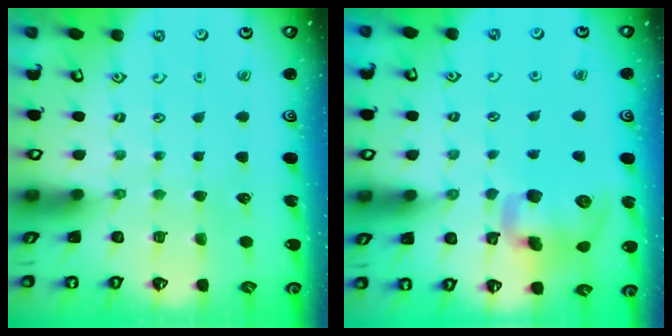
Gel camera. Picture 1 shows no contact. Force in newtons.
{"total": 12.8, "press": 12.5, "slide": 2.6}